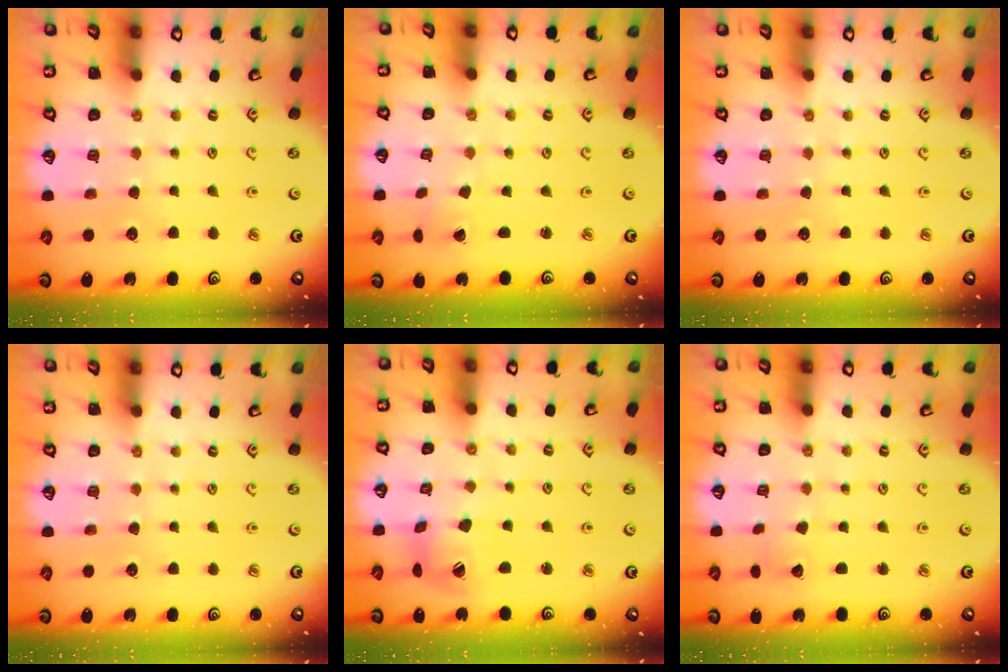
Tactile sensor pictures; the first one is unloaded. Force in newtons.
{"total": 0.0}
{"total": 0.0}
{"total": 0.0}
{"total": 9.9, "press": 9.8, "slide": 1.2}
{"total": 2.7, "press": 2.7, "slide": 0.2}